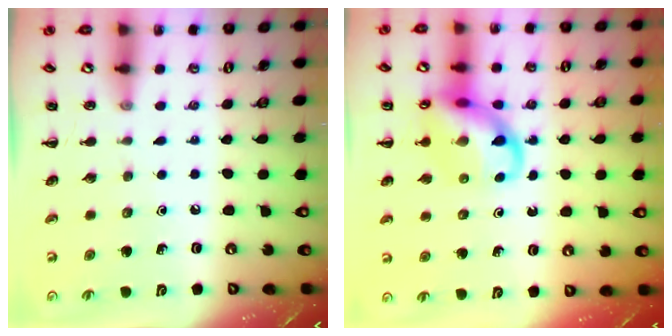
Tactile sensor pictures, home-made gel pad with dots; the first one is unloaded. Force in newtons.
{"total": 13.5, "press": 13.3, "slide": 1.9}